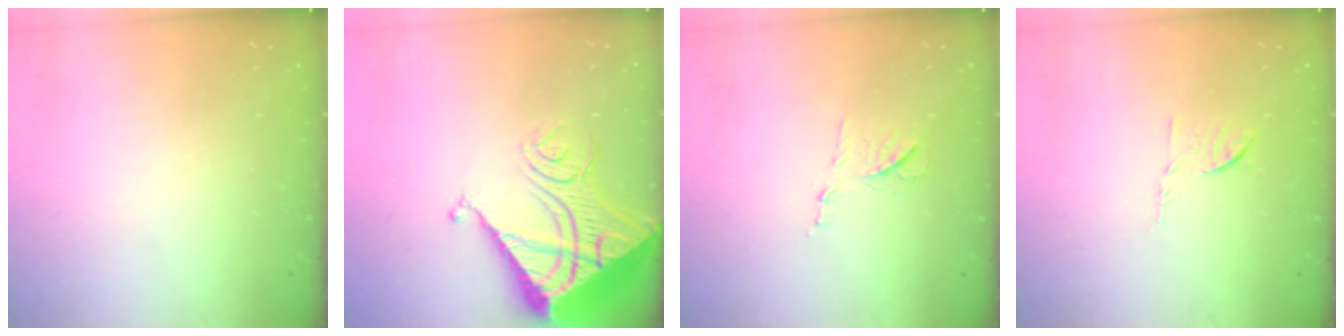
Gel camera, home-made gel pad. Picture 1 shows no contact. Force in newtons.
{"total": 17.4, "press": 17.3, "slide": 2.1}
{"total": 7.6, "press": 7.6, "slide": 0.6}
{"total": 6.1, "press": 6.1, "slide": 0.7}